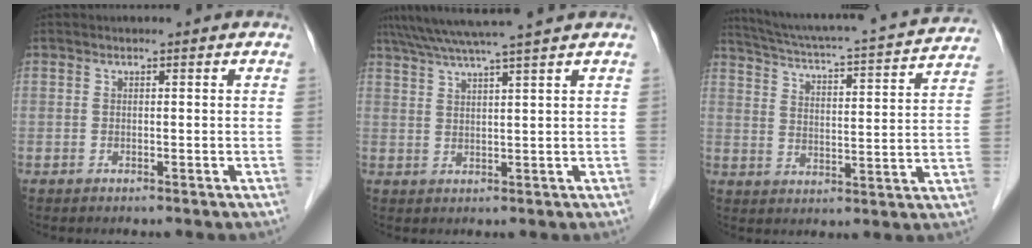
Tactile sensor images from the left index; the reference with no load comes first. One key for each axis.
{"total": 9.8, "fx": 8.5, "fy": -1.7, "fz": 4.6, "tx": -0.080, "ty": 0.024, "tz": 0.127}
{"total": 20.3, "fx": 18.8, "fy": 0.6, "fz": 7.6, "tx": -0.132, "ty": -0.016, "tz": 0.255}